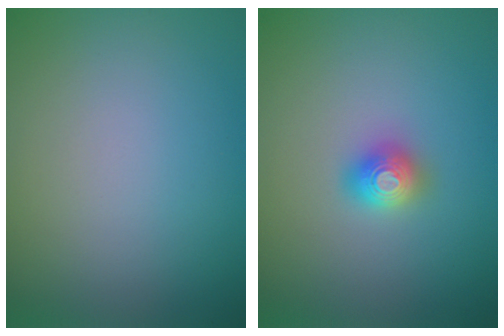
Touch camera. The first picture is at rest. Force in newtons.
{"total": 2.0, "press": 2.0, "slide": 0.2}